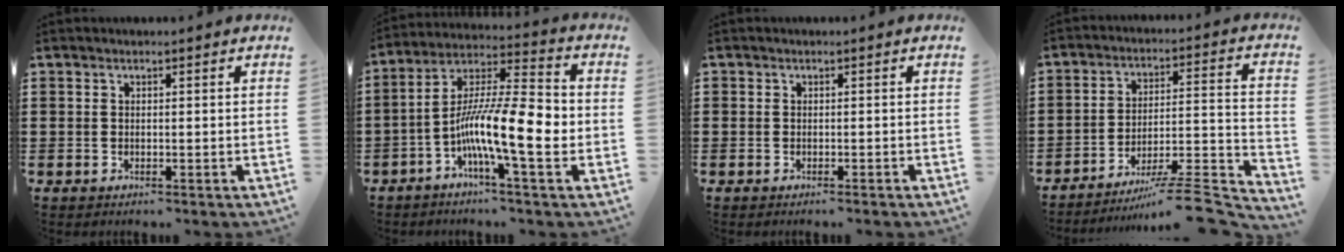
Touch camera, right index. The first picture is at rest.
{"total": 13.5, "force": [-3.7, 3.0, 12.6], "torque": [-0.255, -0.012, -0.071]}
{"total": 0.6, "force": [-0.6, 0.1, 0.1], "torque": [-0.003, -0.001, -0.012]}
{"total": 8.8, "force": [-7.2, 0.9, 5.0], "torque": [-0.070, 0.007, -0.139]}